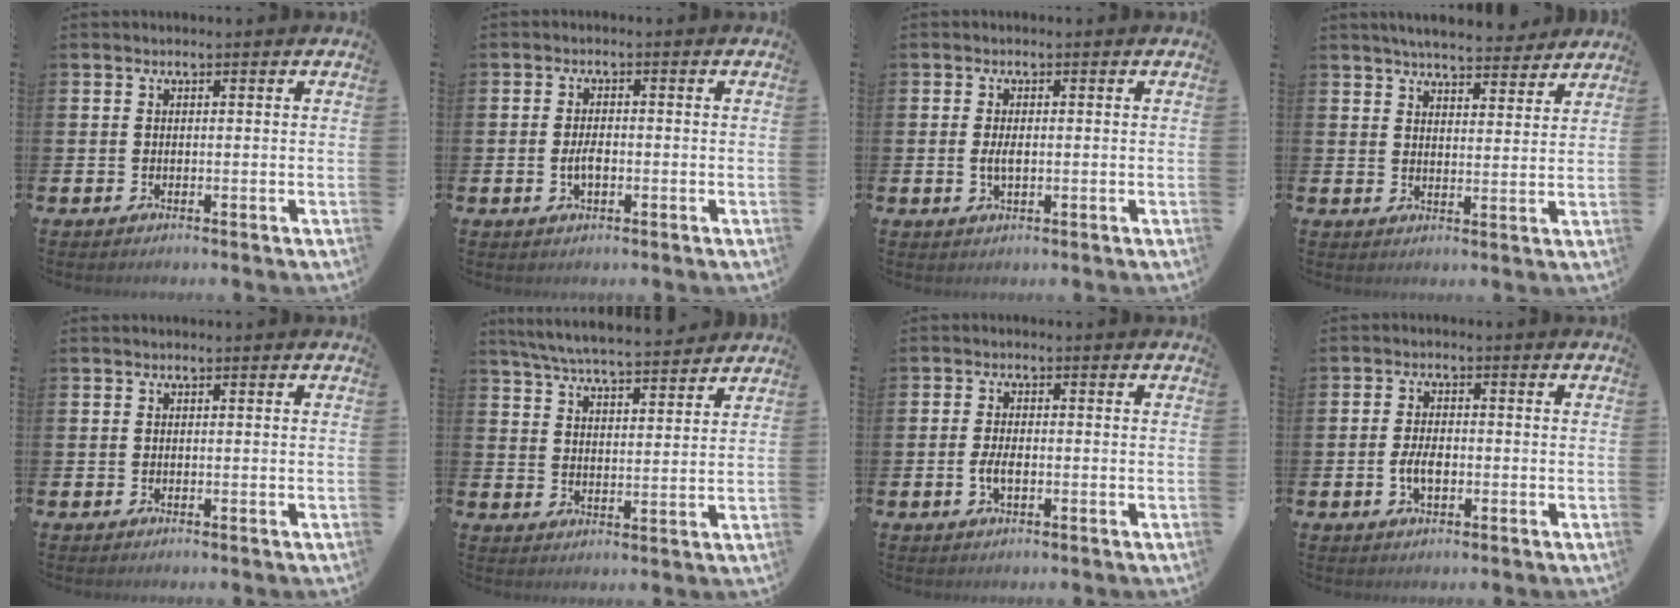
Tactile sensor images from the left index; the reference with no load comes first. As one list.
[{"total": 2.5, "force": [-0.5, 1.3, 2.1], "torque": [-0.035, 0.000, -0.010]}, {"total": 2.1, "force": [-0.1, 1.0, 1.9], "torque": [-0.031, -0.001, -0.004]}, {"total": 5.5, "force": [5.4, 0.7, 1.1], "torque": [-0.028, -0.028, 0.095]}, {"total": 0.0}, {"total": 6.4, "force": [6.2, 0.4, 1.5], "torque": [-0.057, -0.034, 0.112]}, {"total": 2.6, "force": [-0.6, 1.2, 2.2], "torque": [-0.035, -0.001, -0.012]}, {"total": 3.3, "force": [-0.6, 1.8, 2.7], "torque": [-0.052, -0.001, -0.015]}]